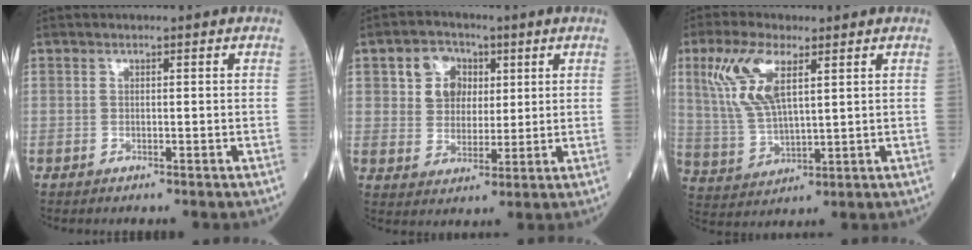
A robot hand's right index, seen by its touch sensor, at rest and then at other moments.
{"total": 7.0, "force": [2.5, 5.7, 3.1], "torque": [-0.058, 0.022, 0.049]}
{"total": 10.6, "force": [4.6, 3.5, 8.8], "torque": [-0.207, 0.012, 0.099]}